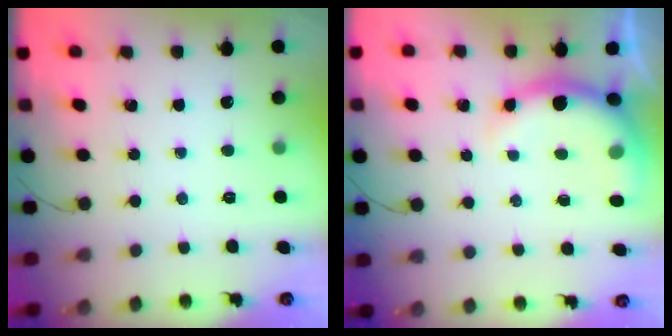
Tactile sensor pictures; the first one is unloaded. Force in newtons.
{"total": 7.3, "press": 7.2, "slide": 1.2}